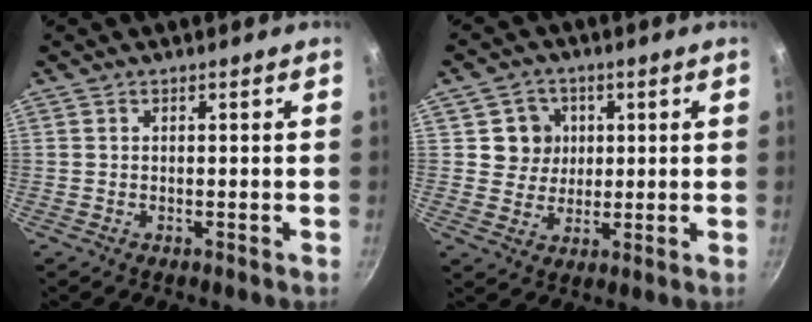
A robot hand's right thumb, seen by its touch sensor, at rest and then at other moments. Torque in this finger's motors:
{"motor_torque": [0.16, 1.47, 0.41, -0.29, -0.01]}